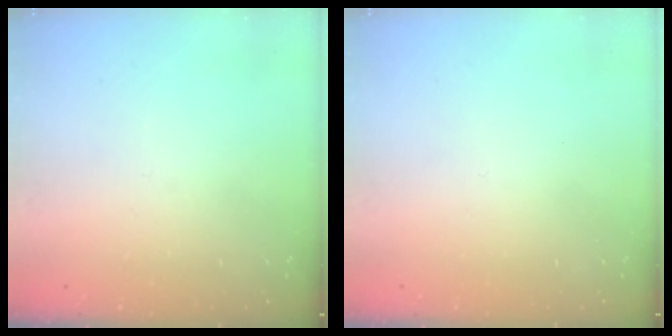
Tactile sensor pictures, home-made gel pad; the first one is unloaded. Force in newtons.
{"total": 1.6, "press": 1.6, "slide": 0.1}